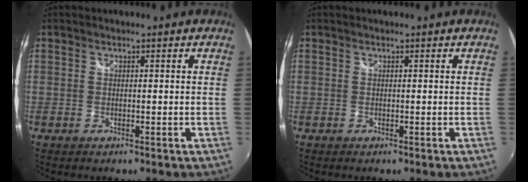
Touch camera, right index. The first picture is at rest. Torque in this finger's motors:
{"motor_torque": [-0.08, 0.08, 0.00, 0.00]}